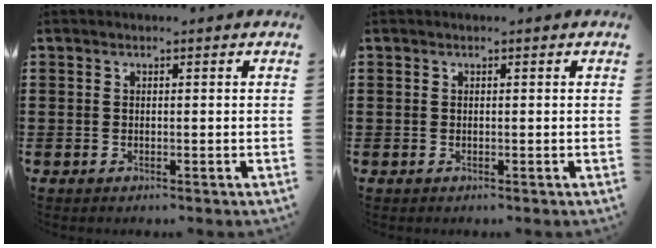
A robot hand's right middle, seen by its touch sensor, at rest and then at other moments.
{"total": 0.0}